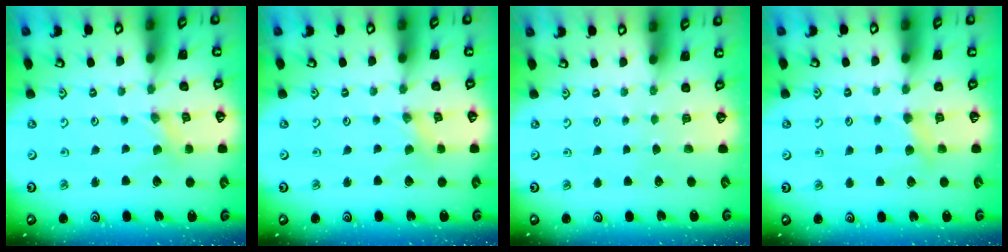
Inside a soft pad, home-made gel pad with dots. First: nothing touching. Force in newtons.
{"total": 0.0}
{"total": 0.0}
{"total": 5.1, "press": 5.1, "slide": 0.6}